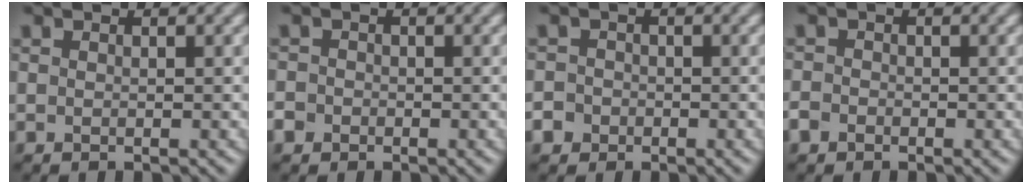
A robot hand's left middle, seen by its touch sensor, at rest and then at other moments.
{"total": 1.8, "force": [-0.9, 1.5, 0.4], "torque": [-0.001, 0.004, -0.019]}
{"total": 3.1, "force": [-1.5, 2.6, 0.6], "torque": [0.000, 0.003, -0.038]}
{"total": 1.4, "force": [-0.9, 1.0, 0.3], "torque": [-0.001, 0.002, -0.022]}